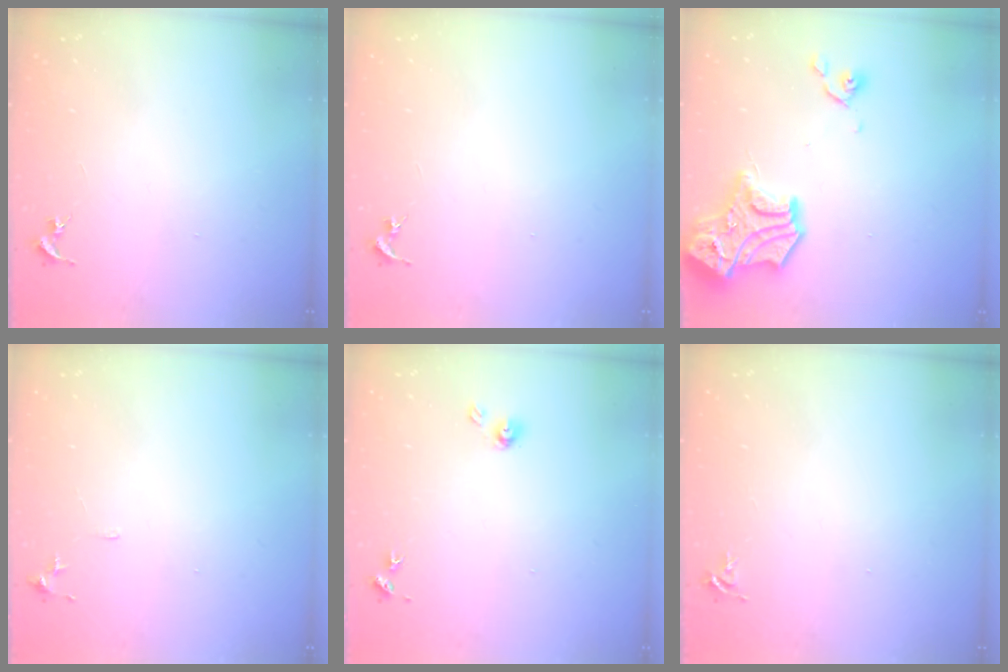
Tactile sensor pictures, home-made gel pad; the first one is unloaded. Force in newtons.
{"total": 0.0}
{"total": 17.6, "press": 17.4, "slide": 2.2}
{"total": 5.7, "press": 5.6, "slide": 0.6}
{"total": 4.9, "press": 4.9, "slide": 0.5}
{"total": 4.4, "press": 4.4, "slide": 0.6}